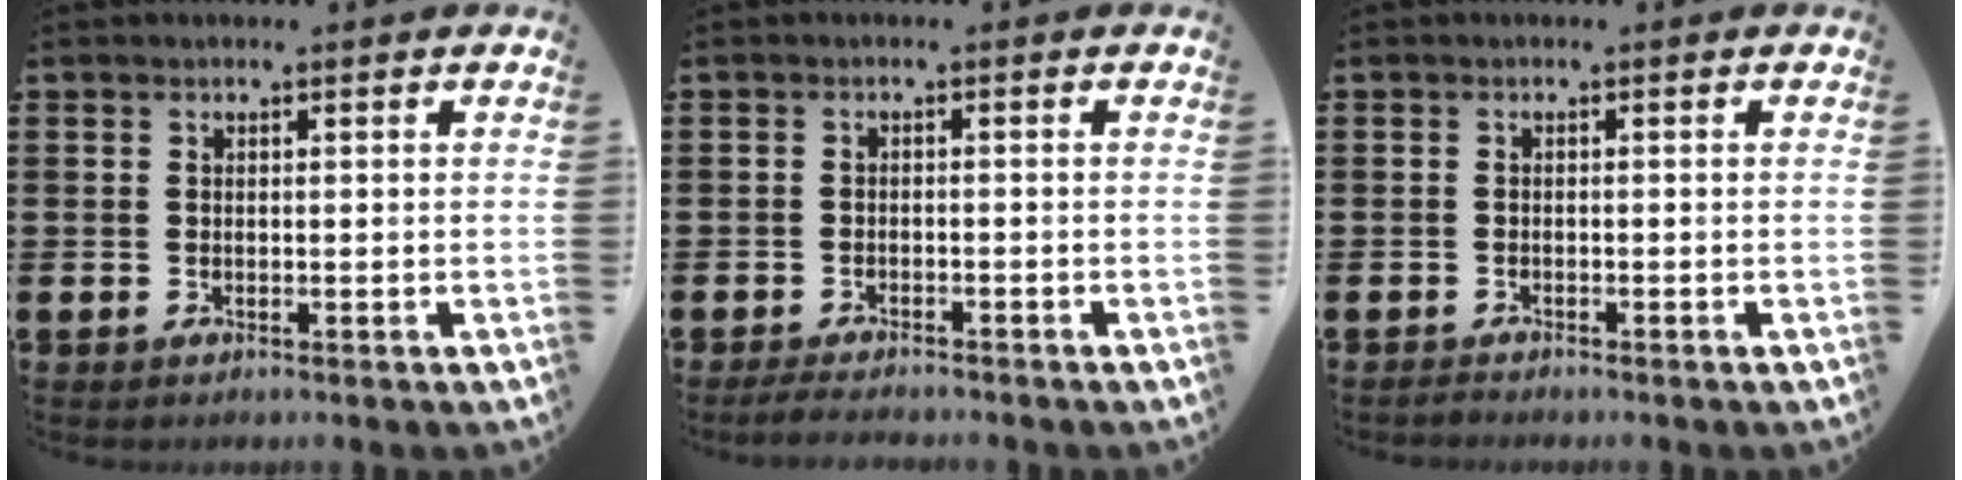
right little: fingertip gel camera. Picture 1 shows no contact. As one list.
[{"total": 1.6, "force": [-1.6, 0.1, 0.4], "torque": [-0.009, 0.004, -0.032]}, {"total": 0.7, "force": [-0.7, 0.0, 0.0], "torque": [-0.002, -0.002, -0.014]}]